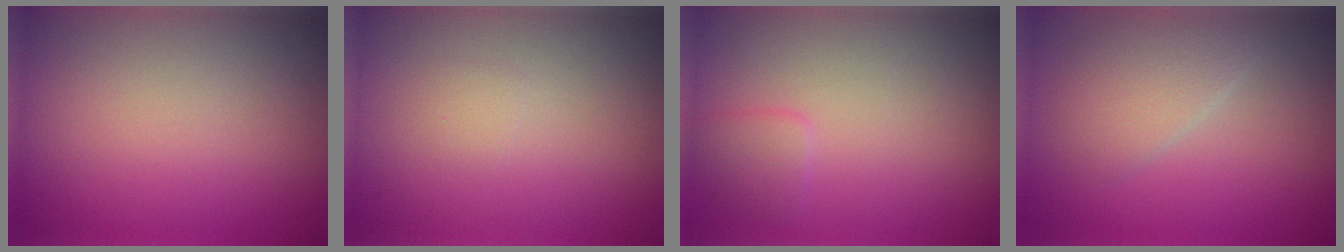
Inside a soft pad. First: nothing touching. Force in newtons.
{"total": 0.6, "press": 0.6, "slide": 0.1}
{"total": 1.2, "press": 1.2, "slide": 0.1}
{"total": 2.6, "press": 2.5, "slide": 0.2}